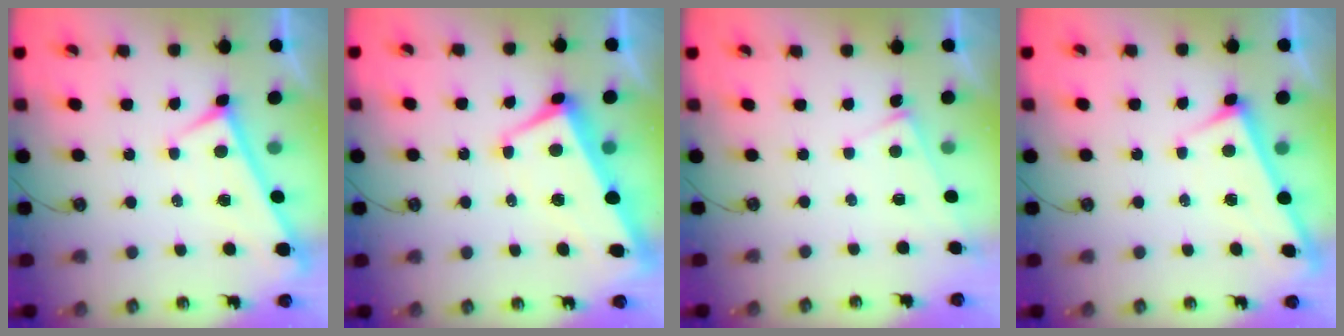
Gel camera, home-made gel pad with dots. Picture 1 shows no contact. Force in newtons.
{"total": 1.7, "press": 1.1, "slide": 1.3}
{"total": 2.9, "press": 2.9, "slide": 0.3}
{"total": 3.0, "press": 3.0, "slide": 0.2}